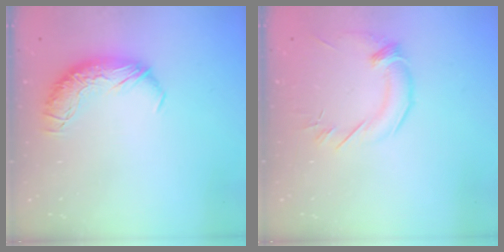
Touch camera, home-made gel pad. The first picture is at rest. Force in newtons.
{"total": 1.3, "press": 0.5, "slide": 1.2}